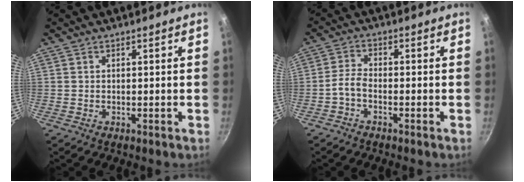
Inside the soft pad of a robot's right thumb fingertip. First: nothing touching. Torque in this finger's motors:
{"motor_torque": [1.17, 1.44, 0.89, -0.48, 0.09]}